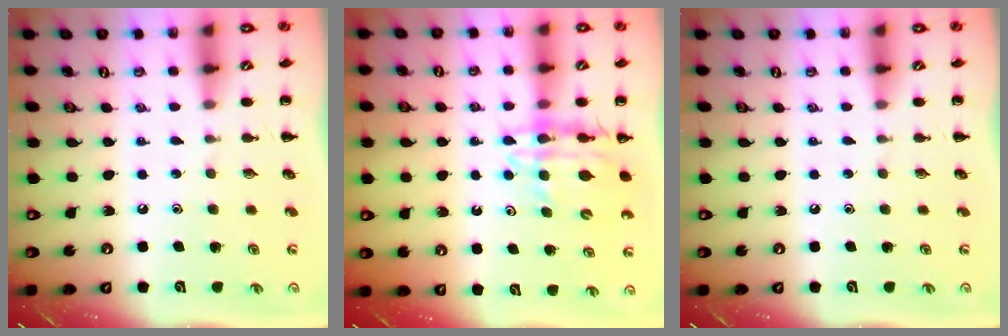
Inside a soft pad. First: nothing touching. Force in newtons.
{"total": 12.2, "press": 11.7, "slide": 3.5}
{"total": 0.0}